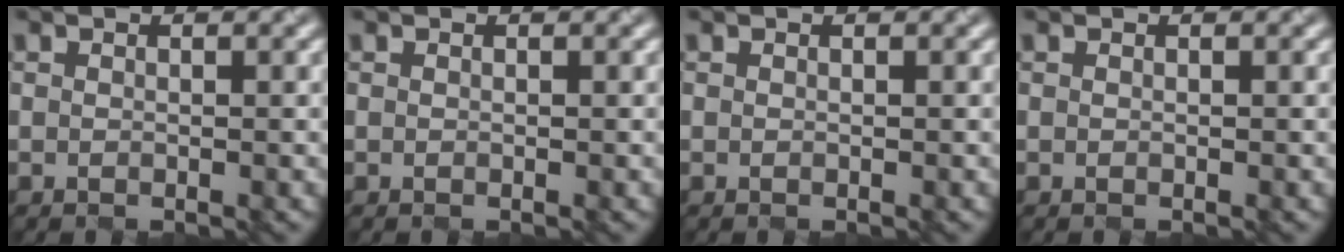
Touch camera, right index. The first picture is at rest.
{"total": 0.0}
{"total": 0.0}
{"total": 0.0}